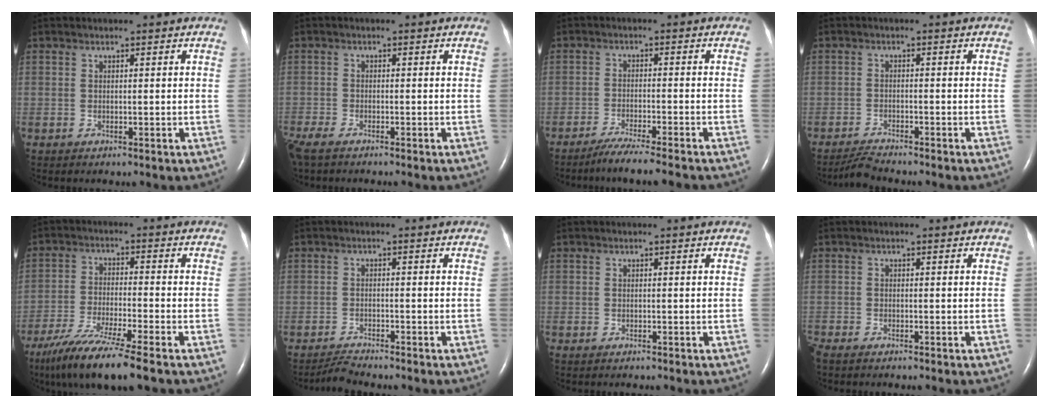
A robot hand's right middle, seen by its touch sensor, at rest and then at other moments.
{"total": 5.0, "force": [-4.1, 0.9, 2.7], "torque": [-0.056, -0.014, -0.073]}
{"total": 8.0, "force": [-6.8, -0.9, 4.1], "torque": [-0.055, -0.024, -0.108]}
{"total": 2.6, "force": [-2.5, -0.6, 0.4], "torque": [-0.020, -0.016, -0.049]}
{"total": 11.3, "force": [-8.5, -0.7, 7.5], "torque": [-0.139, -0.038, -0.146]}
{"total": 2.3, "force": [-2.2, -0.7, 0.2], "torque": [-0.013, -0.015, -0.044]}
{"total": 0.9, "force": [-0.8, 0.2, 0.5], "torque": [-0.012, -0.002, -0.009]}
{"total": 2.0, "force": [-1.8, -0.1, 0.8], "torque": [-0.018, -0.004, -0.032]}